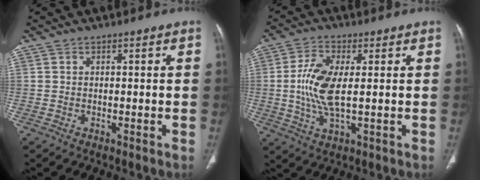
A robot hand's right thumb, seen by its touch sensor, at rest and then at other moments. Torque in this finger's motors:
{"motor_torque": [-0.51, 0.89, 0.84, 0.51, 0.18]}